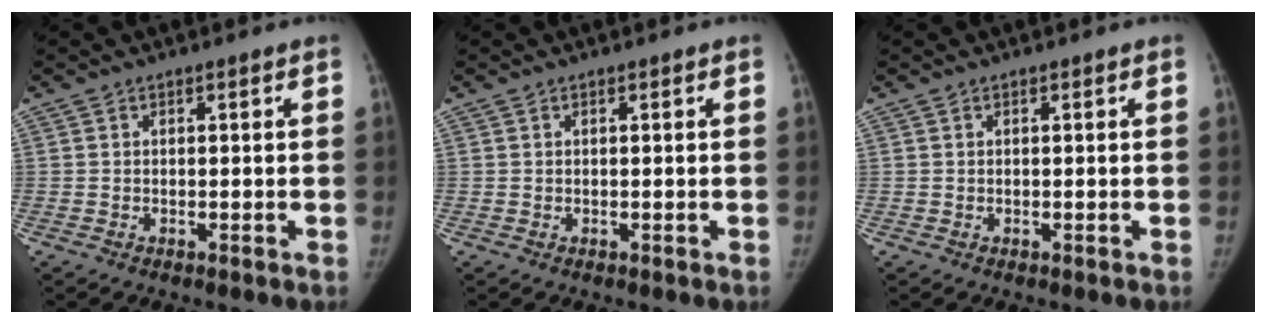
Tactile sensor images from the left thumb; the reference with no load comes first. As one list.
[{"total": 0.0}, {"total": 0.0}]